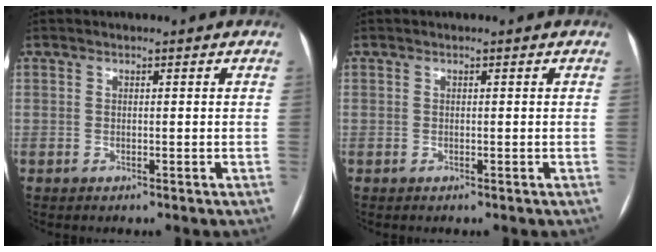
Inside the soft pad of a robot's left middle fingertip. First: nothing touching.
{"total": 0.0}